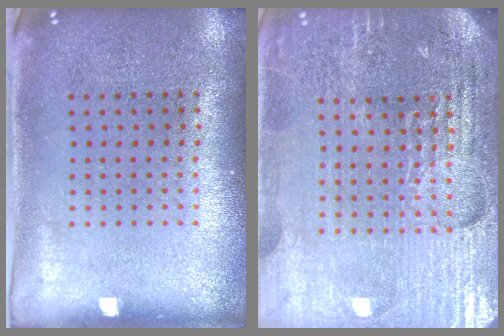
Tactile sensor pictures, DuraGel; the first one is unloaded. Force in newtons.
{"total": 4.9, "press": 4.6, "slide": 1.8}